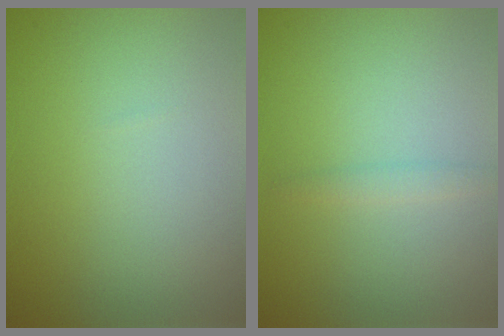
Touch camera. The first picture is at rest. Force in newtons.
{"total": 0.9, "press": 0.9, "slide": 0.1}